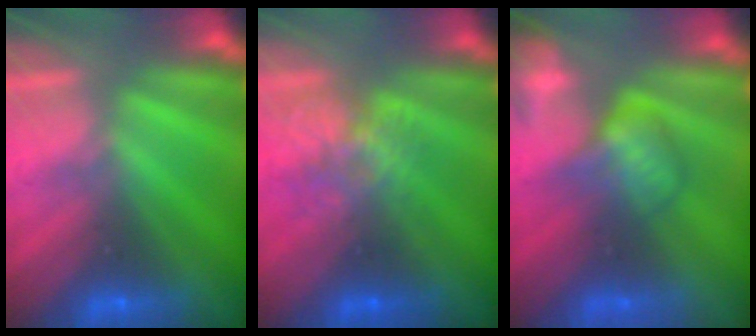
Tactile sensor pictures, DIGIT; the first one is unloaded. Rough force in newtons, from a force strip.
{"total": 4.5}
{"total": 3.9}